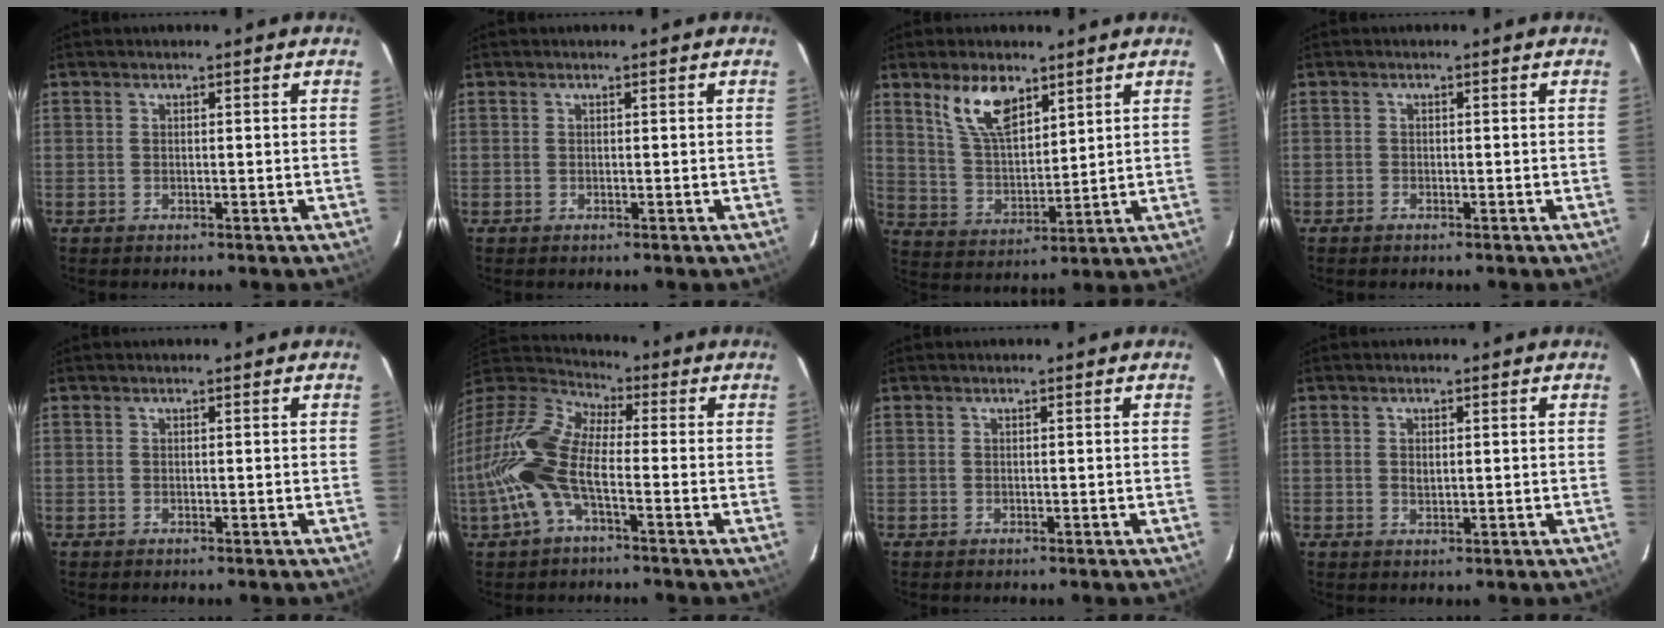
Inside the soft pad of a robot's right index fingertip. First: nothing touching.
{"total": 0.0}
{"total": 10.1, "force": [6.4, 4.5, 6.5], "torque": [-0.122, 0.008, 0.131]}
{"total": 0.7, "force": [-0.6, 0.4, 0.0], "torque": [-0.004, 0.002, -0.012]}
{"total": 0.0}
{"total": 16.7, "force": [-4.6, 6.9, 14.5], "torque": [-0.307, -0.004, -0.103]}
{"total": 0.0}
{"total": 1.7, "force": [0.3, 1.0, 1.3], "torque": [-0.023, 0.001, 0.006]}